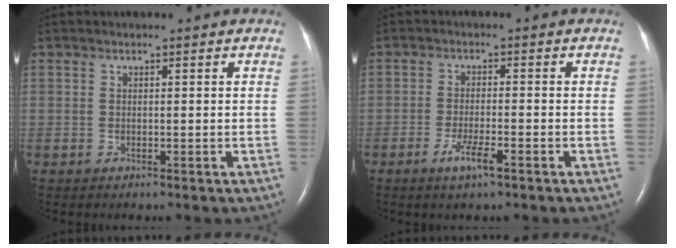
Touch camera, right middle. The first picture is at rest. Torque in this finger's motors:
{"motor_torque": [0.61, -0.35, 0.06, 0.03]}